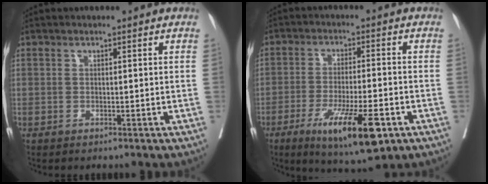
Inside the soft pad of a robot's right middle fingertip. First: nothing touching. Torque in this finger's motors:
{"motor_torque": [1.24, -0.90, 0.31, 0.15]}